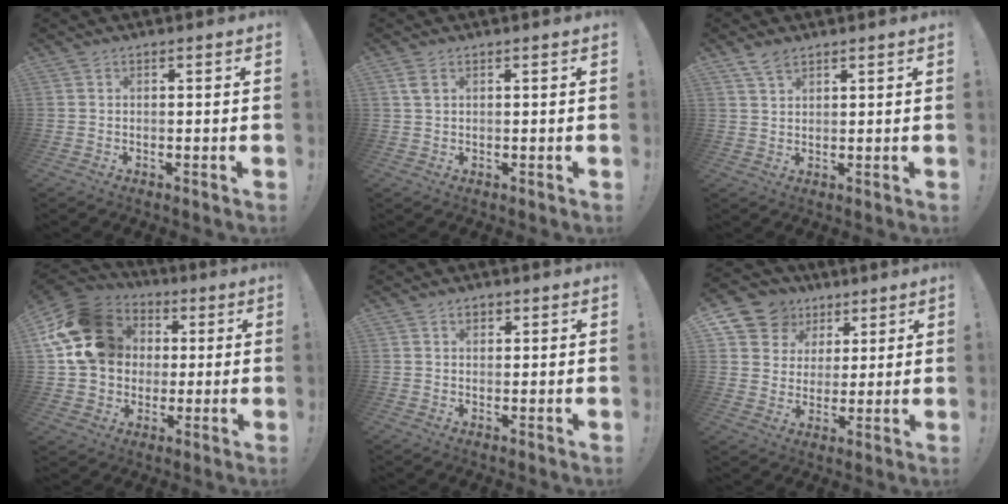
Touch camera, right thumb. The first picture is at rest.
{"total": 2.4, "force": [1.2, 1.2, 1.7], "torque": [-0.037, 0.002, 0.022]}
{"total": 4.1, "force": [3.1, 1.8, 2.1], "torque": [-0.035, -0.012, 0.057]}
{"total": 20.7, "force": [4.8, 16.9, 11.0], "torque": [-0.198, -0.003, 0.108]}
{"total": 2.1, "force": [1.0, 1.4, 1.1], "torque": [-0.016, 0.001, 0.017]}
{"total": 10.6, "force": [5.3, 8.9, 2.4], "torque": [-0.044, -0.031, 0.110]}